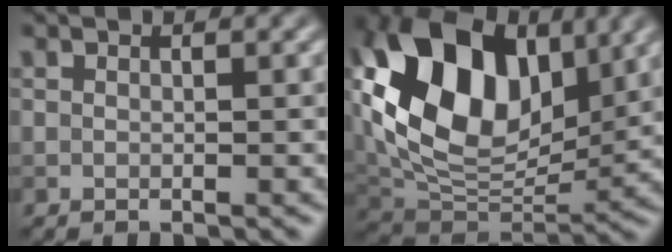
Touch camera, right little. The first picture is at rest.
{"total": 15.1, "force": [4.9, 9.5, 10.7], "torque": [-0.204, 0.019, 0.088]}